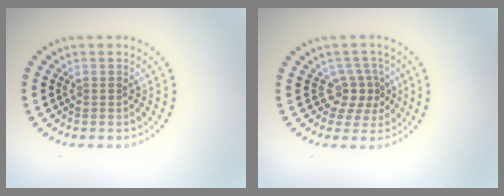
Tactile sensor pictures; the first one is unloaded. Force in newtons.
{"total": 2.6, "press": 1.9, "slide": 1.8}